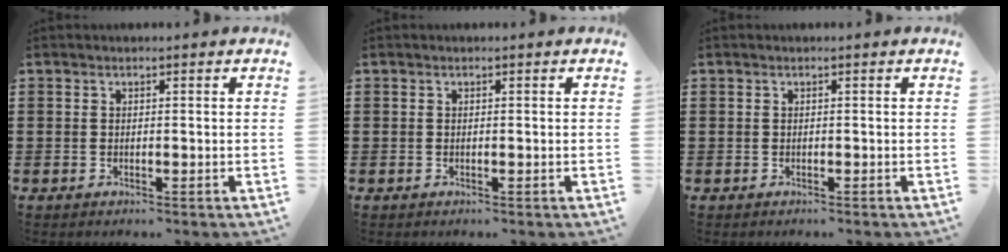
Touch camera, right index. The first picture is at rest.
{"total": 0.0}
{"total": 0.0}